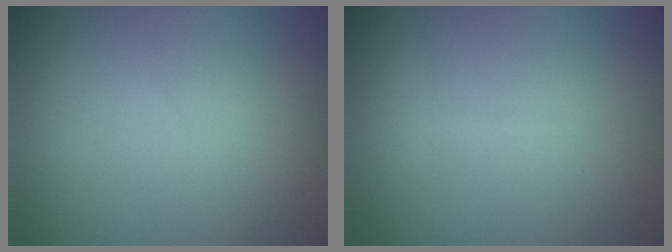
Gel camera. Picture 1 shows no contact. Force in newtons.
{"total": 0.7, "press": 0.7, "slide": 0.0}